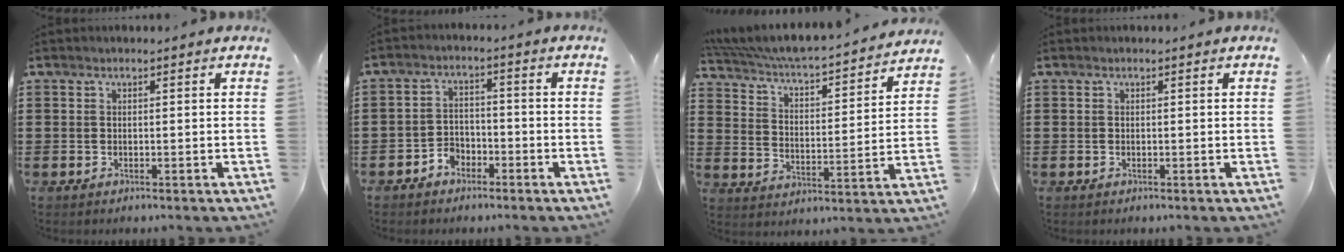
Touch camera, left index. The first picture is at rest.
{"total": 3.2, "force": [-2.7, 1.8, 0.4], "torque": [-0.016, 0.007, -0.056]}
{"total": 4.3, "force": [4.0, 0.1, 1.5], "torque": [-0.051, -0.040, 0.060]}
{"total": 0.0}